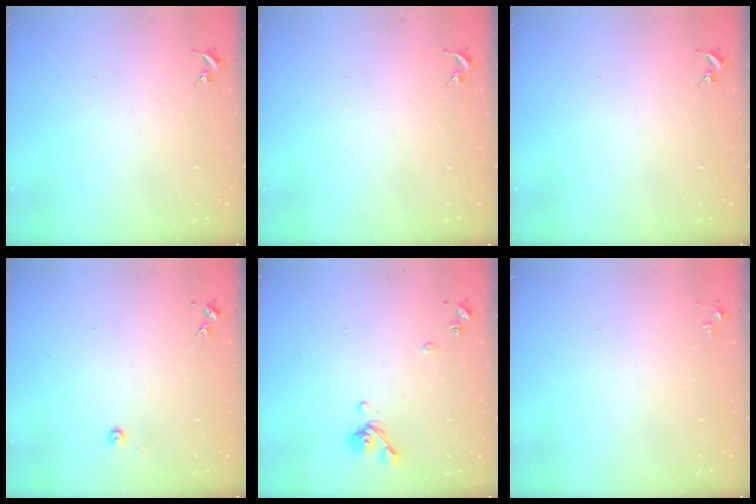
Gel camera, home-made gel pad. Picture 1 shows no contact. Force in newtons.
{"total": 0.0}
{"total": 0.0}
{"total": 2.7, "press": 2.7, "slide": 0.2}
{"total": 8.6, "press": 8.4, "slide": 1.4}
{"total": 2.8, "press": 2.8, "slide": 0.4}